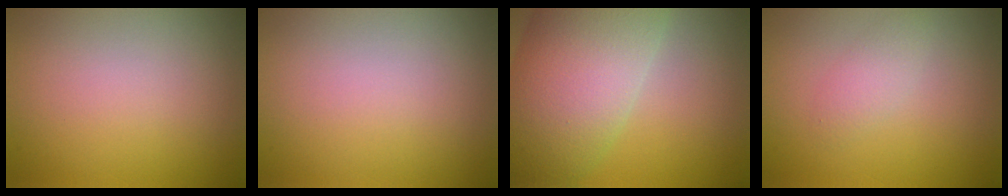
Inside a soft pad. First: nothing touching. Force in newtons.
{"total": 0.0}
{"total": 11.6, "press": 11.5, "slide": 0.6}
{"total": 1.7, "press": 1.6, "slide": 0.0}